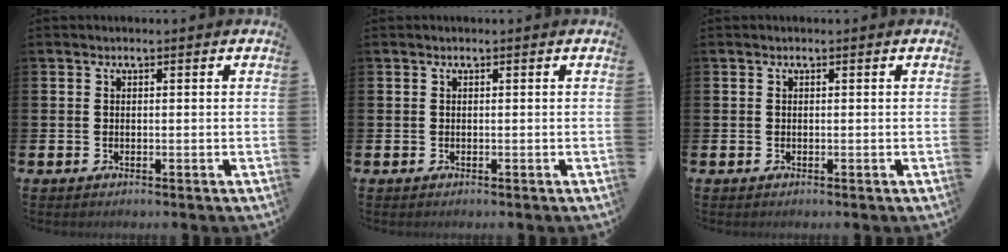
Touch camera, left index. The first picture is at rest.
{"total": 0.0}
{"total": 0.0}